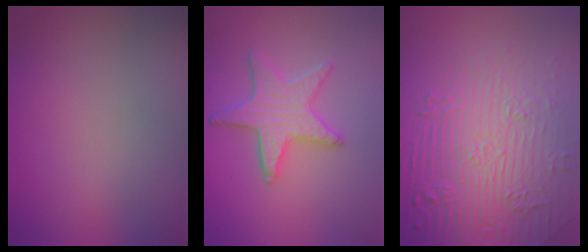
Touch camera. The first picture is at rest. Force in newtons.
{"total": 4.4, "press": 3.7, "slide": 2.3}
{"total": 8.0, "press": 5.7, "slide": 5.6}